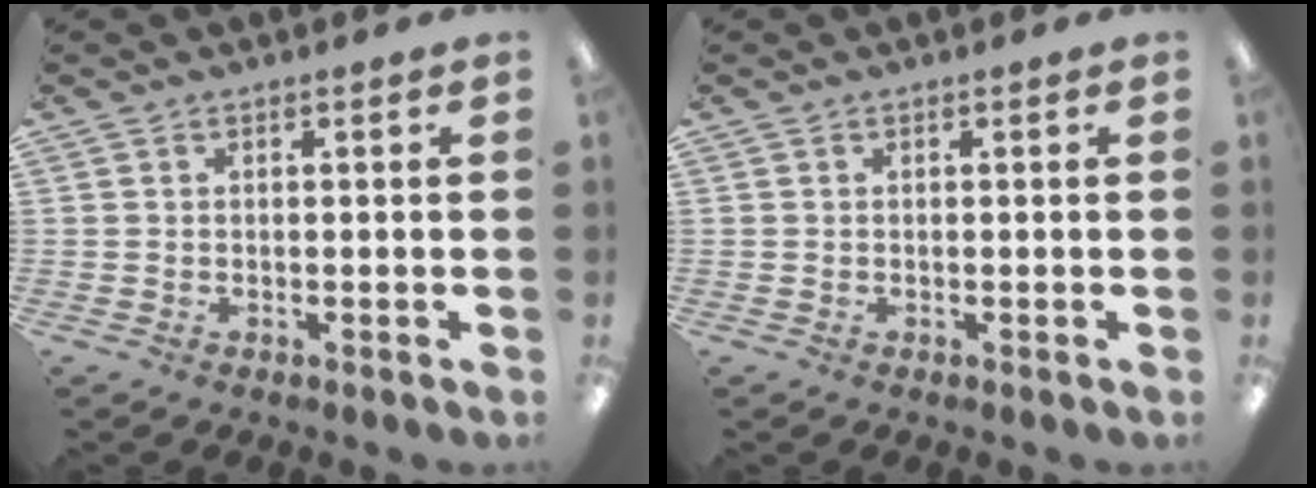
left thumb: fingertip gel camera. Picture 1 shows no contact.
{"total": 0.0}